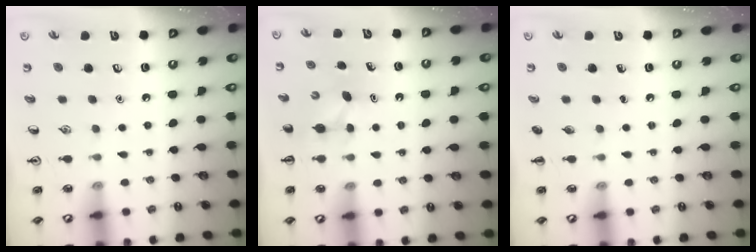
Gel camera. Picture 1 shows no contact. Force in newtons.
{"total": 4.0, "press": 3.8, "slide": 1.3}
{"total": 0.0}